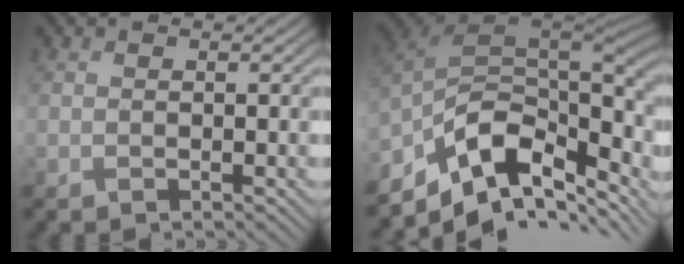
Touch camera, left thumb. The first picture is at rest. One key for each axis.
{"total": 15.9, "fx": -6.2, "fy": 9.0, "fz": 11.5, "tx": -0.241, "ty": -0.018, "tz": -0.110}